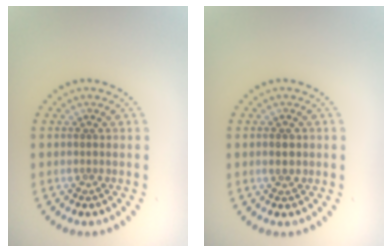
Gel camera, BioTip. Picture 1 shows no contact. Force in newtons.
{"total": 1.0, "press": 1.0, "slide": 0.0}